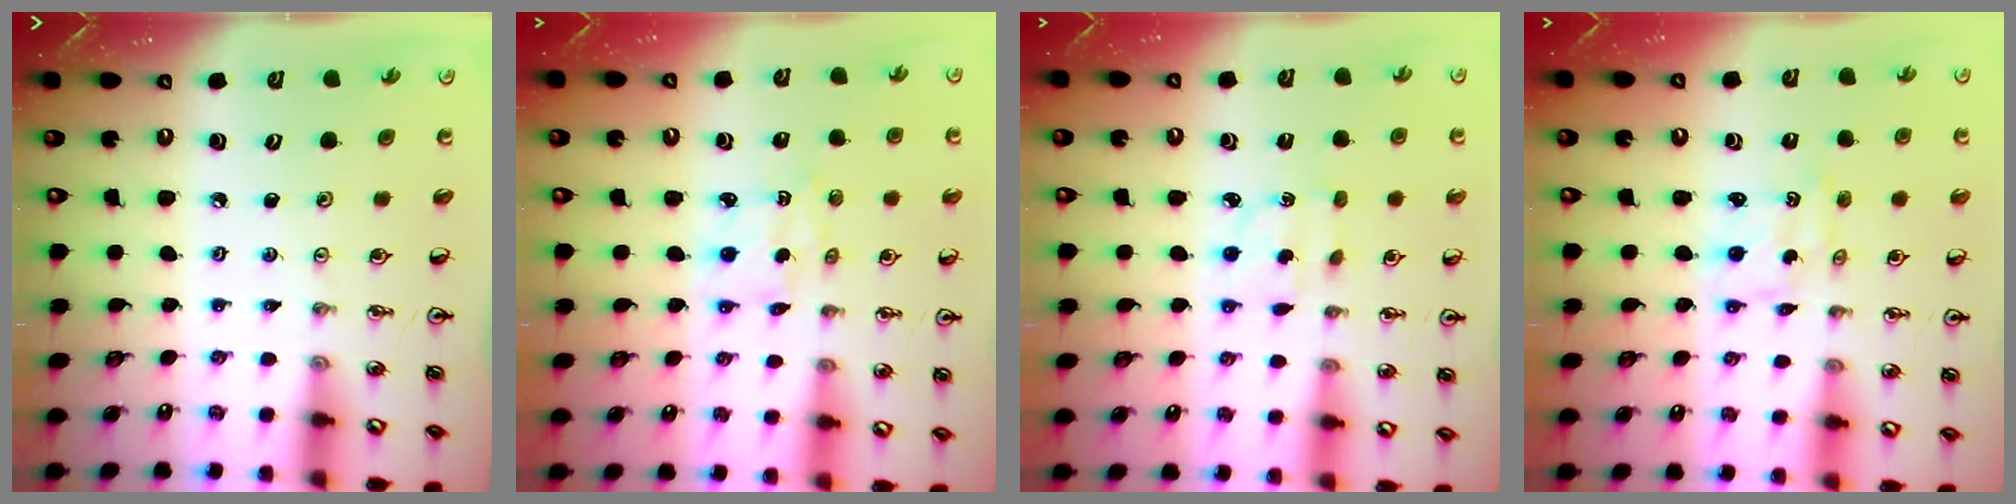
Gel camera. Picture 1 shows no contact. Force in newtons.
{"total": 2.1, "press": 2.0, "slide": 0.6}
{"total": 2.6, "press": 2.5, "slide": 0.6}
{"total": 1.3, "press": 1.1, "slide": 0.8}